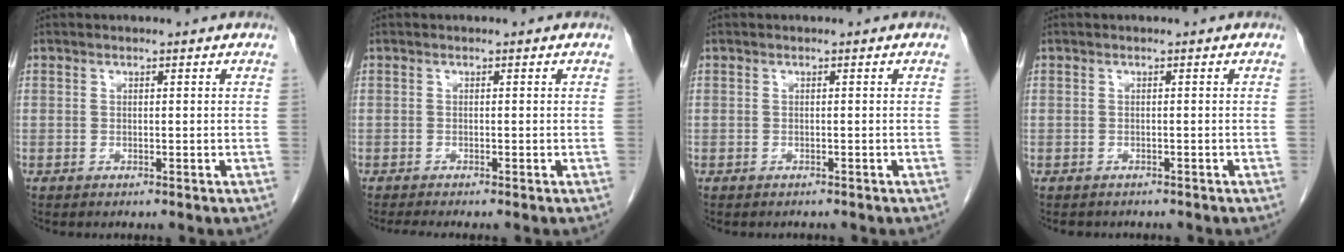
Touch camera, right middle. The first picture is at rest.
{"total": 1.8, "force": [-1.6, -0.3, 0.8], "torque": [-0.016, -0.004, -0.027]}
{"total": 1.1, "force": [-1.0, 0.4, 0.2], "torque": [-0.010, -0.001, -0.014]}
{"total": 2.6, "force": [-2.3, 1.1, 0.6], "torque": [-0.014, -0.002, -0.026]}